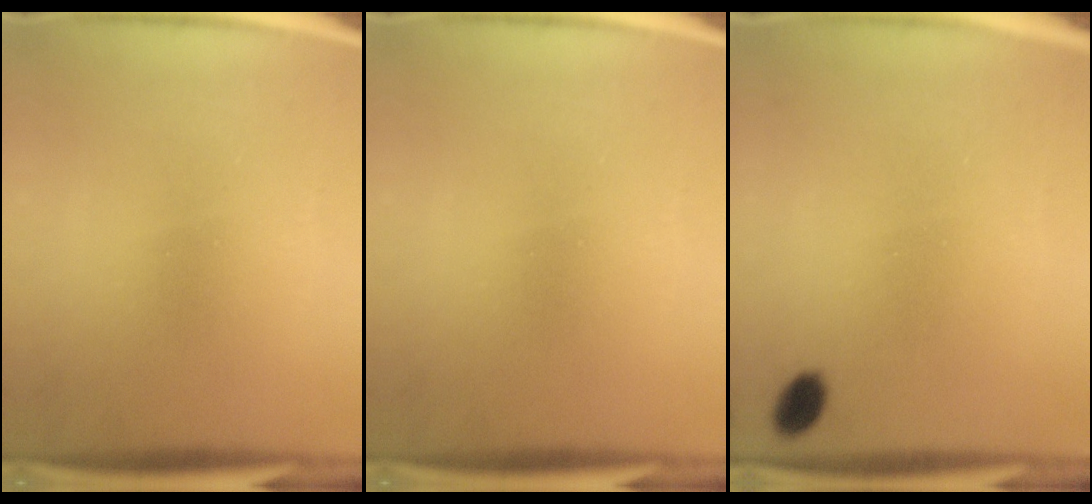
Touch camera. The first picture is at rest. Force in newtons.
{"total": 0.0}
{"total": 3.0}